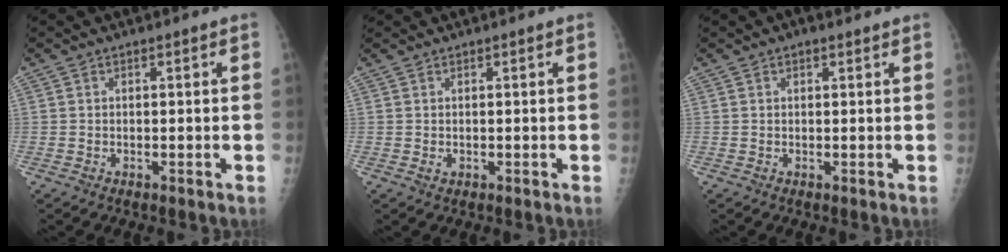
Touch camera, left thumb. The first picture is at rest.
{"total": 0.7, "force": [0.3, 0.6, 0.2], "torque": [0.003, 0.003, 0.005]}
{"total": 0.7, "force": [0.5, 0.3, 0.3], "torque": [-0.002, -0.001, 0.006]}